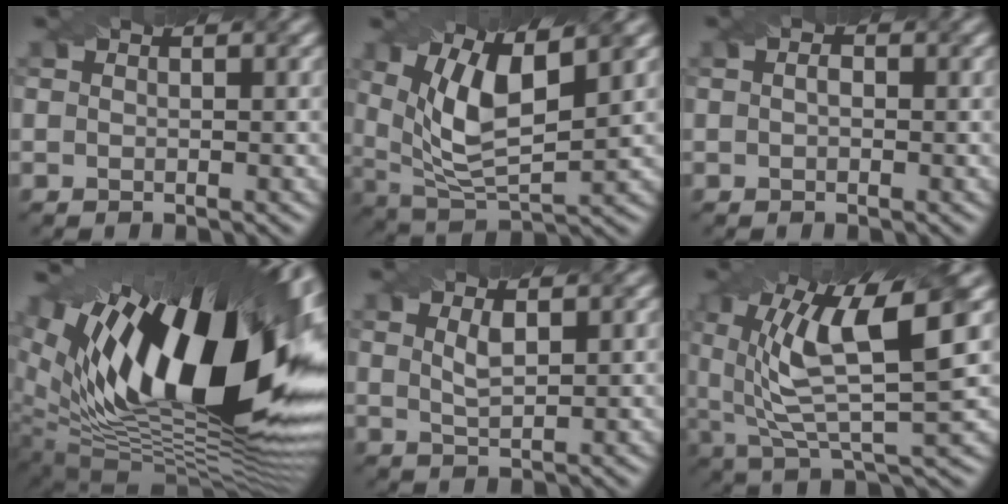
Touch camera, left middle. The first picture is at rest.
{"total": 8.4, "force": [2.8, 3.3, 7.2], "torque": [-0.145, -0.002, 0.052]}
{"total": 1.4, "force": [0.3, 0.9, 1.0], "torque": [-0.013, -0.003, -0.005]}
{"total": 20.7, "force": [6.8, 9.3, 17.2], "torque": [-0.285, 0.021, 0.110]}
{"total": 1.8, "force": [0.8, 0.5, 1.6], "torque": [-0.031, -0.003, 0.018]}
{"total": 10.2, "force": [3.1, 2.9, 9.3], "torque": [-0.184, 0.005, 0.060]}